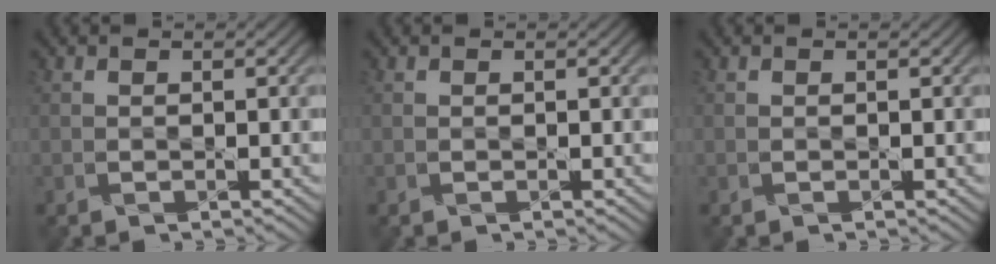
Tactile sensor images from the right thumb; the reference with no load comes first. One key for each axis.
{"total": 0.0}
{"total": 0.0}